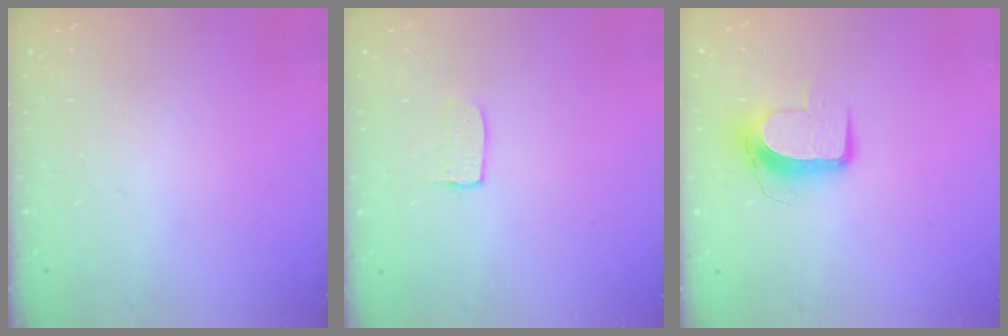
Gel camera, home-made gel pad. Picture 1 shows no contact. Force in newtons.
{"total": 3.4, "press": 3.4, "slide": 0.1}
{"total": 10.1, "press": 10.1, "slide": 0.2}